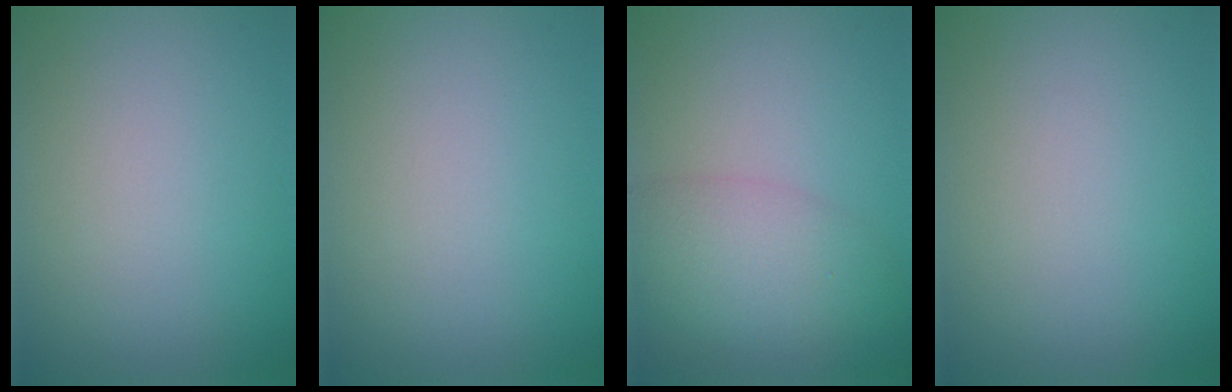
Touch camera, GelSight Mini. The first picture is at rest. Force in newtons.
{"total": 0.0}
{"total": 4.6, "press": 4.6, "slide": 0.2}
{"total": 0.0}